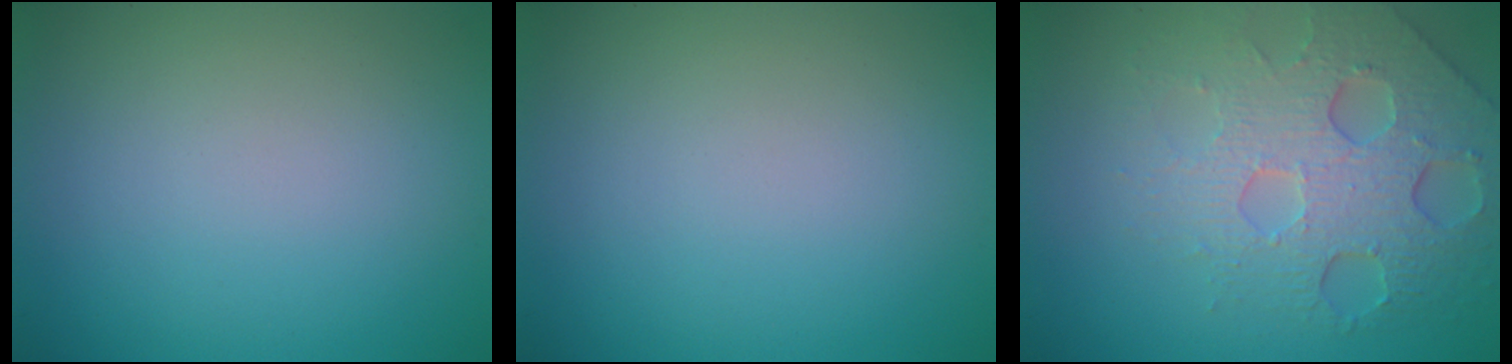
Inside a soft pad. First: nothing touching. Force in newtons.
{"total": 0.0}
{"total": 6.9, "press": 4.9, "slide": 4.9}